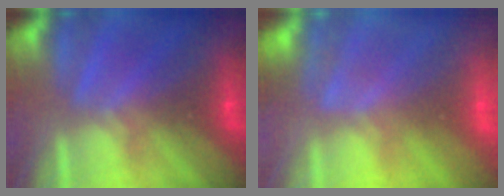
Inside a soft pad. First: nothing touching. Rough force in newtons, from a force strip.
{"total": 3.4}